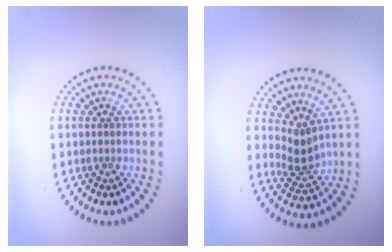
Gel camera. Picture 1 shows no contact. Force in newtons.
{"total": 2.4, "press": 1.7, "slide": 1.7}